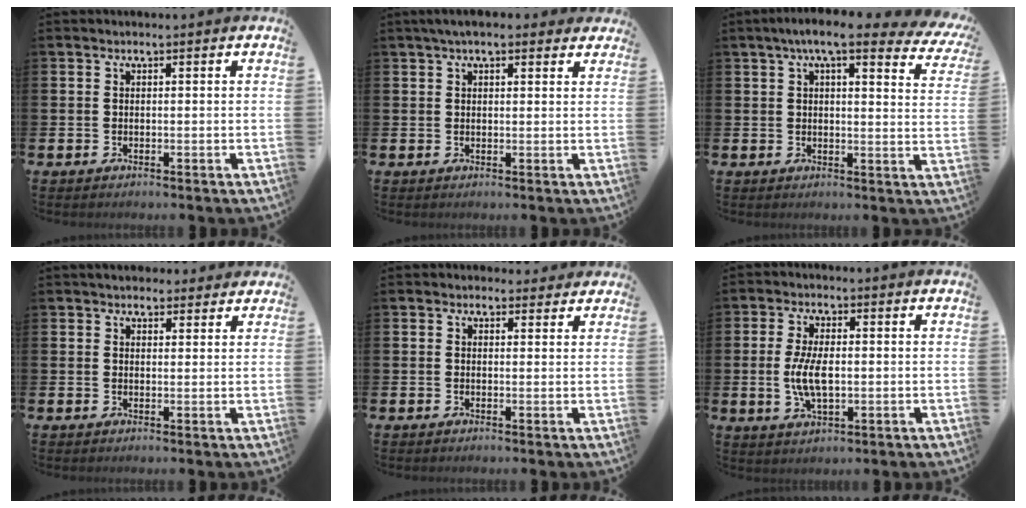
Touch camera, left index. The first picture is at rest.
{"total": 3.3, "force": [2.7, 1.1, 1.6], "torque": [-0.023, -0.003, 0.046]}
{"total": 6.8, "force": [5.6, 1.1, 3.7], "torque": [-0.067, -0.020, 0.092]}
{"total": 3.0, "force": [2.7, 1.1, -0.1], "torque": [0.016, -0.015, 0.046]}
{"total": 1.5, "force": [1.2, 0.9, 0.0], "torque": [0.012, 0.001, 0.019]}
{"total": 6.0, "force": [-0.2, 2.7, 5.4], "torque": [-0.113, 0.002, -0.006]}